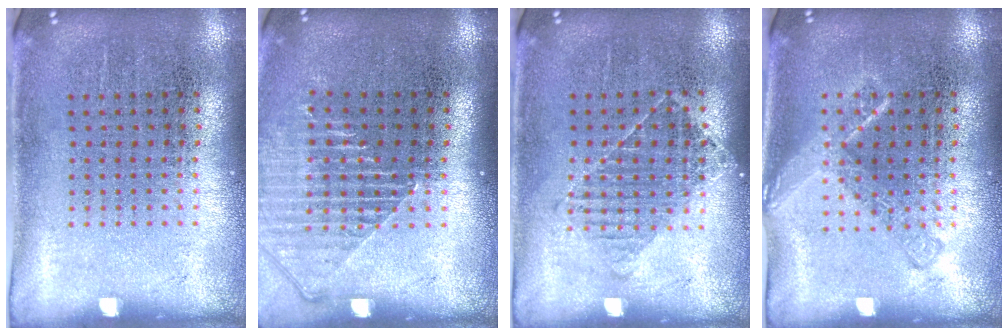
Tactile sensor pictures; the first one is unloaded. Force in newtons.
{"total": 1.4, "press": 1.3, "slide": 0.5}
{"total": 1.1, "press": 0.9, "slide": 0.6}
{"total": 1.3, "press": 1.3, "slide": 0.2}